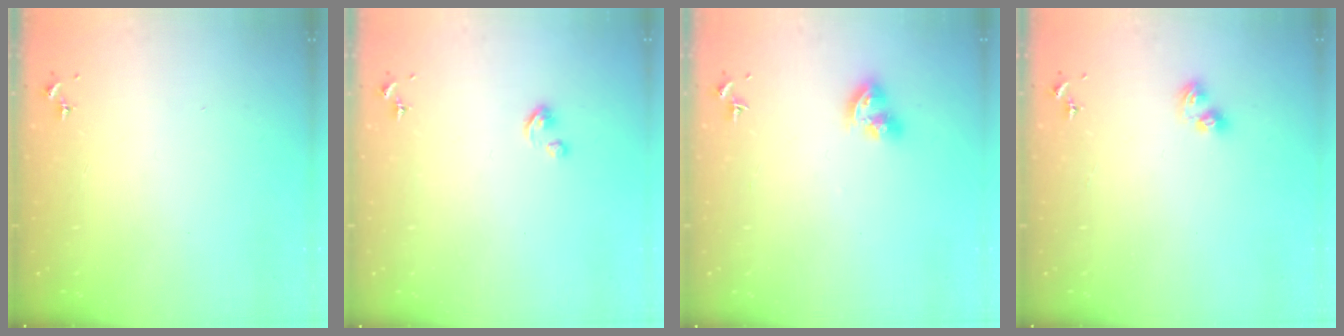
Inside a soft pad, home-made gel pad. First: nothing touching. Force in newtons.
{"total": 2.8, "press": 2.8, "slide": 0.2}
{"total": 9.0, "press": 9.0, "slide": 0.8}
{"total": 5.7, "press": 5.7, "slide": 0.5}